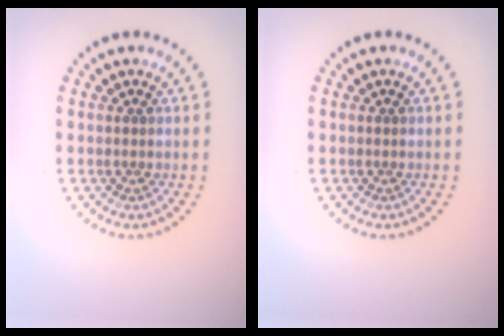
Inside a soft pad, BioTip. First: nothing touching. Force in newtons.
{"total": 0.0}